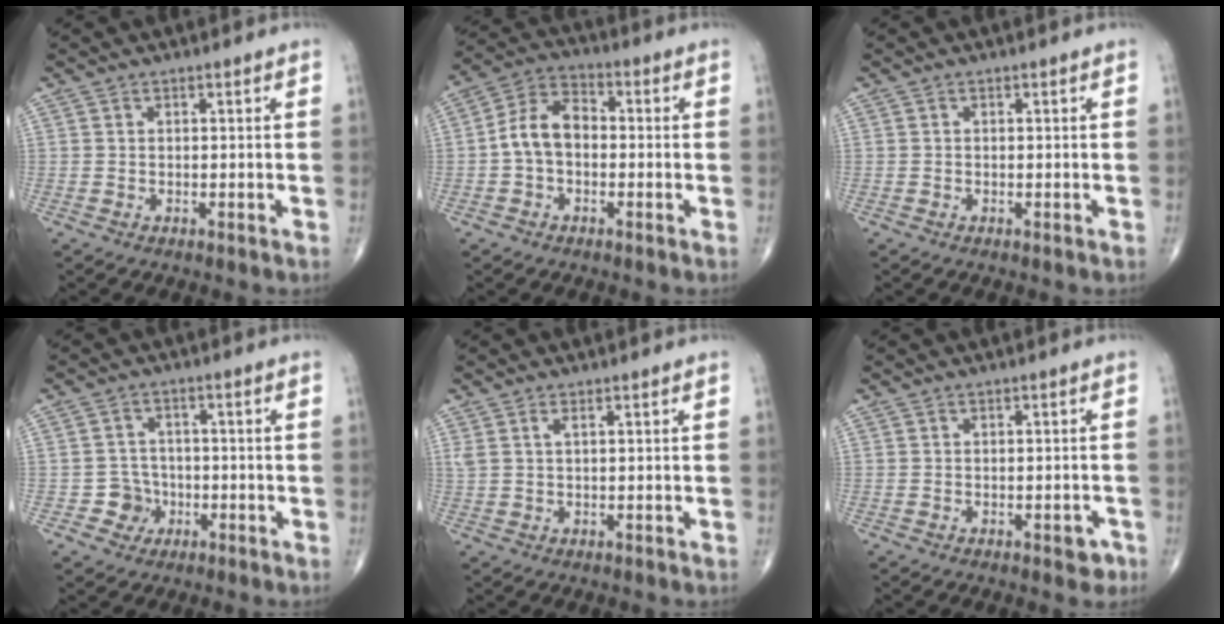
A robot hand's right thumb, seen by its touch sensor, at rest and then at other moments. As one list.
[{"total": 8.5, "force": [-0.9, 5.7, 6.2], "torque": [-0.104, 0.032, -0.030]}, {"total": 0.0}, {"total": 4.3, "force": [-1.6, 3.9, 0.5], "torque": [0.022, 0.015, -0.028]}, {"total": 1.8, "force": [1.0, 0.5, 1.5], "torque": [-0.042, 0.008, 0.026]}, {"total": 2.5, "force": [-1.4, 1.3, 1.6], "torque": [-0.005, 0.009, -0.014]}]